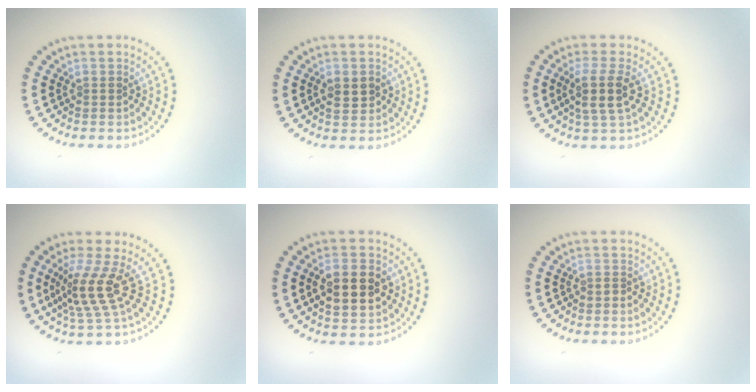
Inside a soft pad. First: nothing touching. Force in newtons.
{"total": 2.3, "press": 2.3, "slide": 0.2}
{"total": 3.0, "press": 2.6, "slide": 1.6}
{"total": 3.7, "press": 2.7, "slide": 2.6}
{"total": 5.1, "press": 5.1, "slide": 0.3}
{"total": 0.5, "press": 0.2, "slide": 0.5}